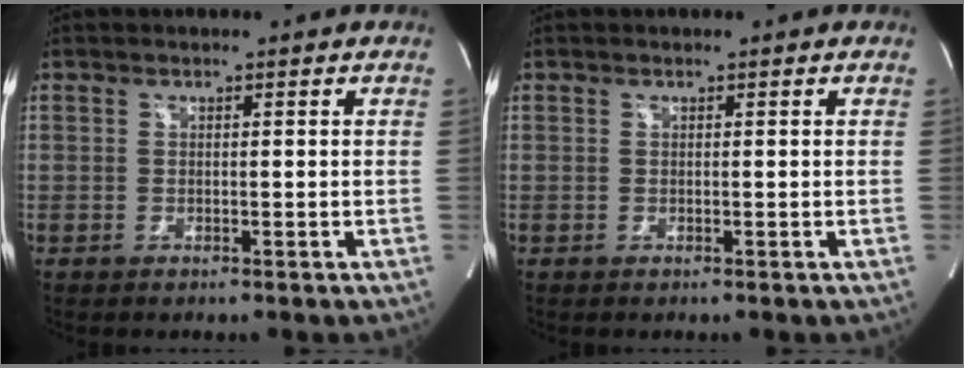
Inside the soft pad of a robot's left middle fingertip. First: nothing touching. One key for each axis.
{"total": 0.0}